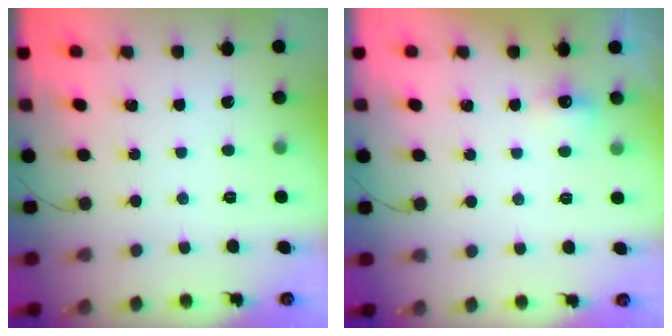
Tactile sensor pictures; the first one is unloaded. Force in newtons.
{"total": 6.8, "press": 4.4, "slide": 5.2}